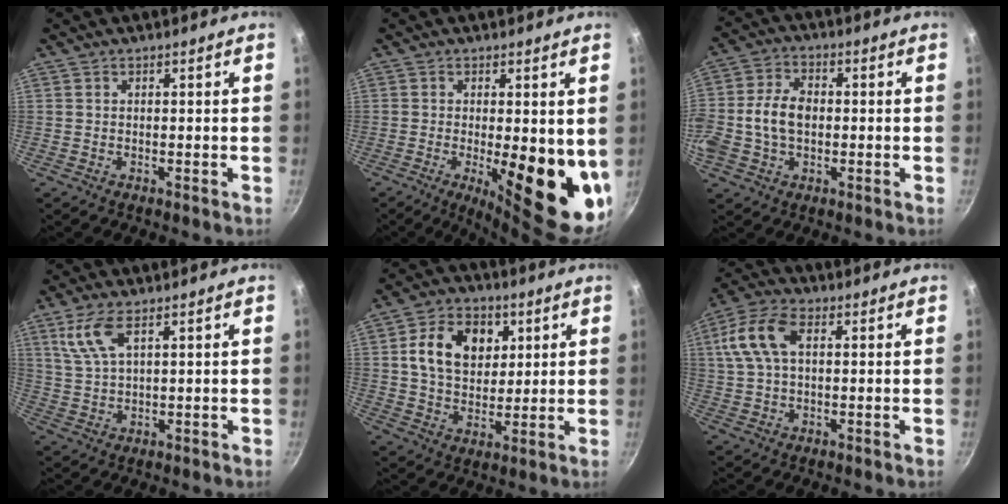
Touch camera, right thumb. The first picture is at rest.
{"total": 15.6, "force": [-1.7, 5.2, 14.6], "torque": [-0.172, -0.028, -0.013]}
{"total": 10.6, "force": [-0.7, 7.4, 7.6], "torque": [-0.140, 0.027, -0.022]}
{"total": 6.9, "force": [3.4, 2.7, 5.4], "torque": [-0.115, -0.006, 0.074]}
{"total": 13.3, "force": [3.8, 9.7, 8.3], "torque": [-0.113, -0.003, 0.057]}
{"total": 10.3, "force": [2.4, 5.9, 8.1], "torque": [-0.164, 0.020, 0.036]}